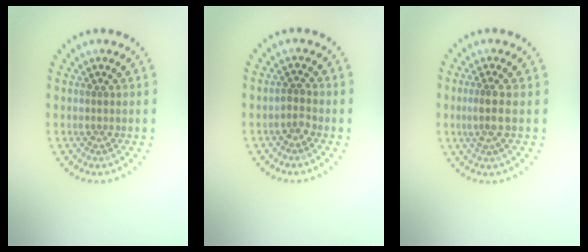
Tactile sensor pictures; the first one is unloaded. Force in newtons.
{"total": 1.3, "press": 1.0, "slide": 0.8}
{"total": 2.2, "press": 1.8, "slide": 1.1}